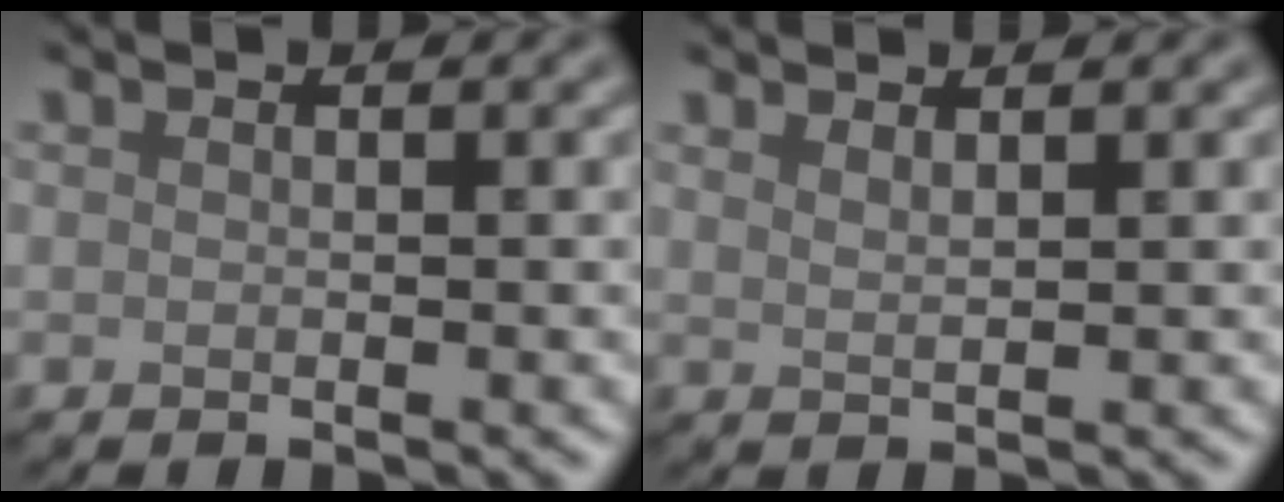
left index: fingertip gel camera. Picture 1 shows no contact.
{"total": 1.5, "force": [1.2, 0.4, 0.8], "torque": [-0.007, 0.002, 0.011]}